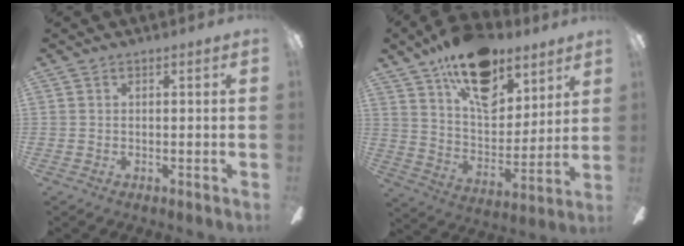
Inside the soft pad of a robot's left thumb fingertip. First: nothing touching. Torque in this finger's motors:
{"motor_torque": [2.28, 1.77, 1.64, -1.13, 0.50]}